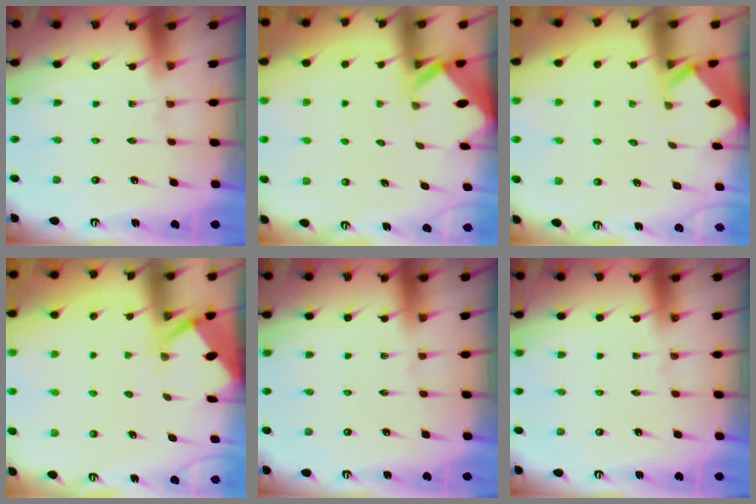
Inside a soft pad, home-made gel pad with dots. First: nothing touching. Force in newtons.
{"total": 2.6, "press": 2.5, "slide": 0.3}
{"total": 3.6, "press": 3.6, "slide": 0.2}
{"total": 2.5, "press": 2.5, "slide": 0.4}
{"total": 0.0}
{"total": 0.0}